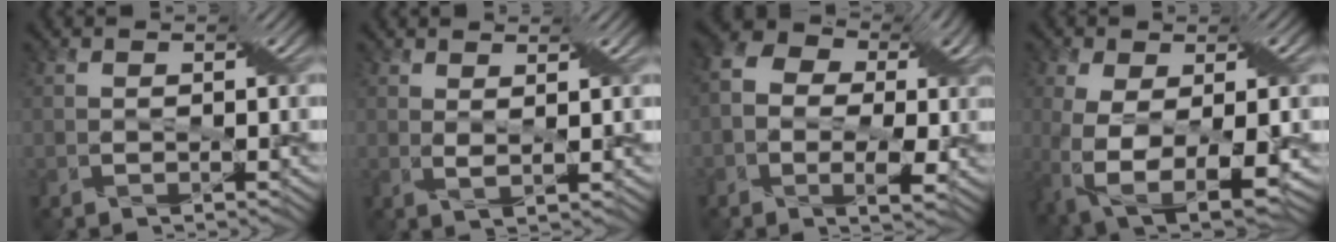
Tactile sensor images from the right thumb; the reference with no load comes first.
{"total": 2.0, "force": [1.2, 0.2, 1.5], "torque": [-0.036, 0.000, 0.023]}
{"total": 10.2, "force": [-0.1, 7.1, 7.3], "torque": [-0.148, 0.000, -0.005]}
{"total": 11.0, "force": [-2.4, 5.8, 9.0], "torque": [-0.199, -0.030, -0.028]}